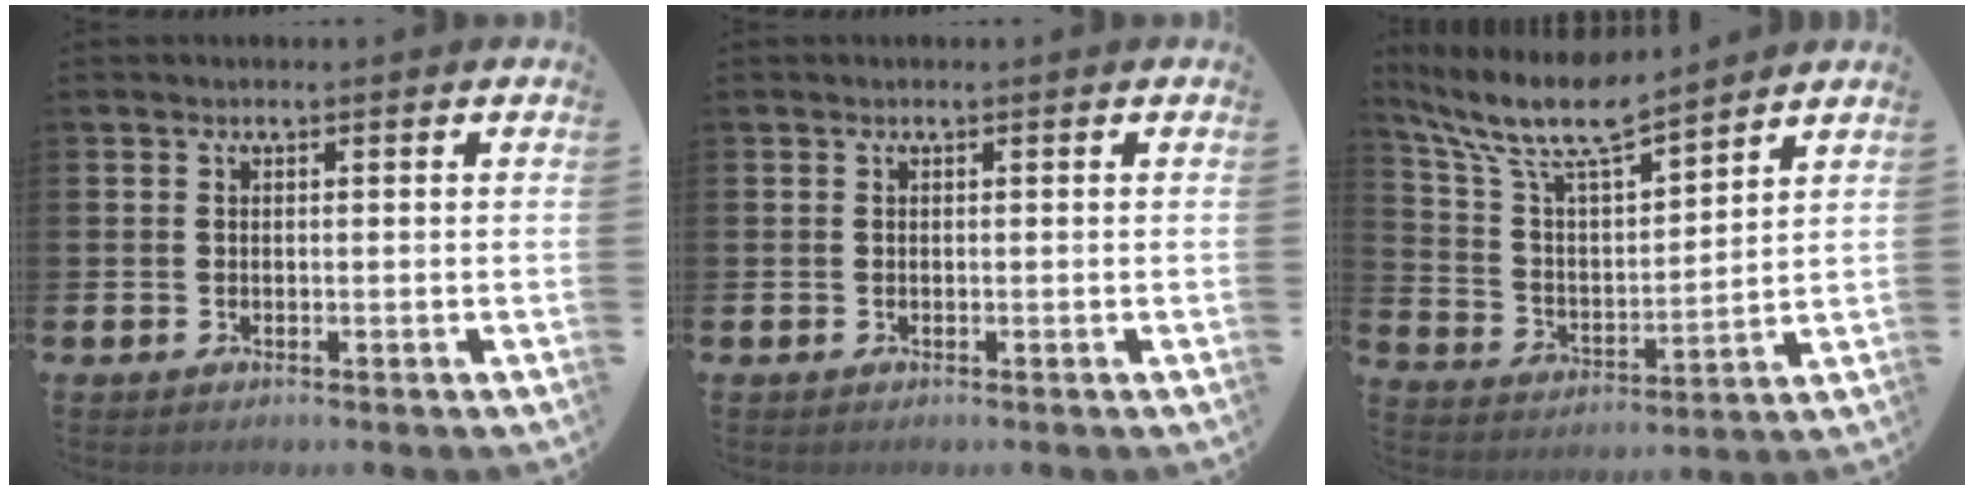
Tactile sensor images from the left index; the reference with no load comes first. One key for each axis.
{"total": 0.0}
{"total": 10.3, "fx": 9.0, "fy": 2.0, "fz": 4.7, "tx": -0.133, "ty": -0.049, "tz": 0.156}